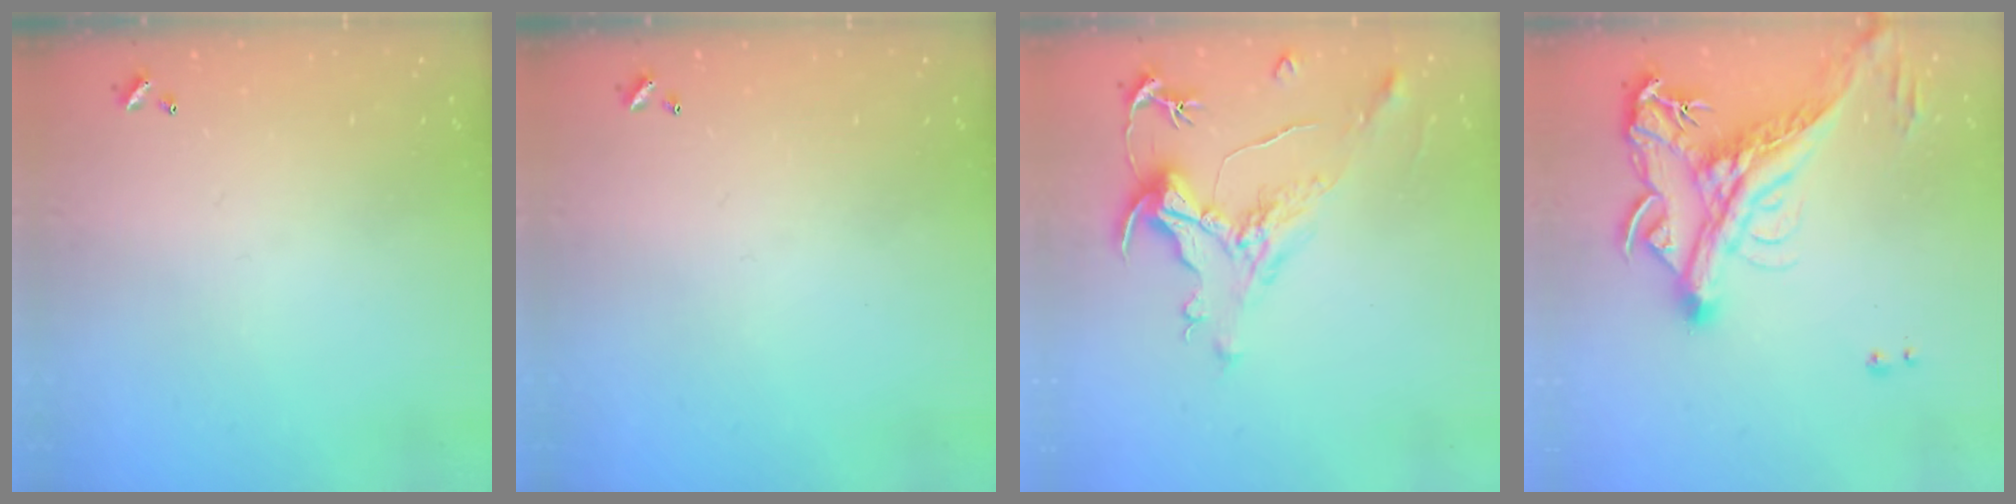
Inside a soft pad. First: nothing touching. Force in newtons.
{"total": 0.0}
{"total": 1.2, "press": 0.7, "slide": 1.0}
{"total": 8.2, "press": 7.9, "slide": 2.1}